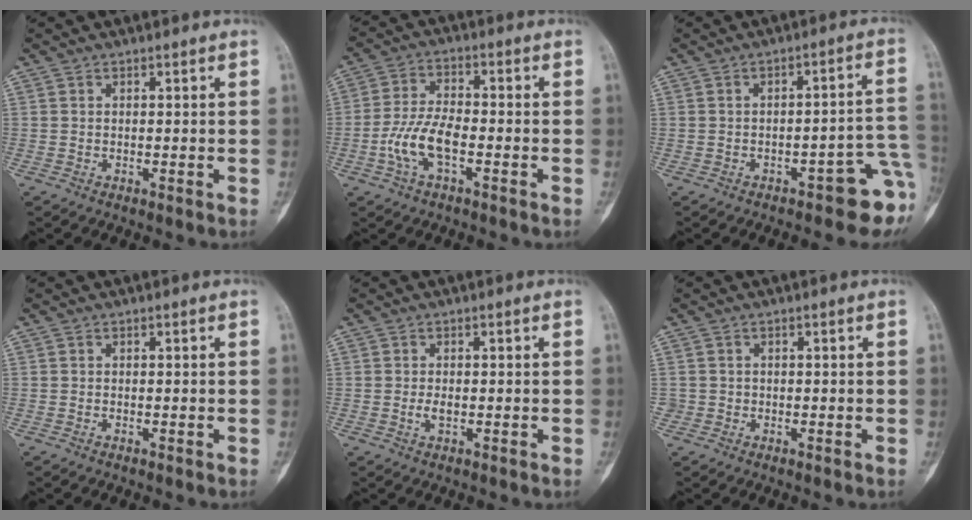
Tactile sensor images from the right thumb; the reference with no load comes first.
{"total": 8.5, "force": [-2.8, 3.7, 7.1], "torque": [-0.152, 0.023, -0.056]}
{"total": 9.6, "force": [-5.2, 3.1, 7.5], "torque": [-0.055, 0.046, -0.064]}
{"total": 0.0}
{"total": 1.7, "force": [-0.3, 0.9, 1.4], "torque": [-0.028, 0.000, -0.006]}
{"total": 1.2, "force": [-0.5, 1.1, 0.0], "torque": [0.005, 0.007, -0.012]}